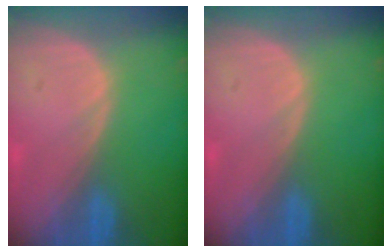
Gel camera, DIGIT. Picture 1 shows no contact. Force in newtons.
{"total": 0.0}